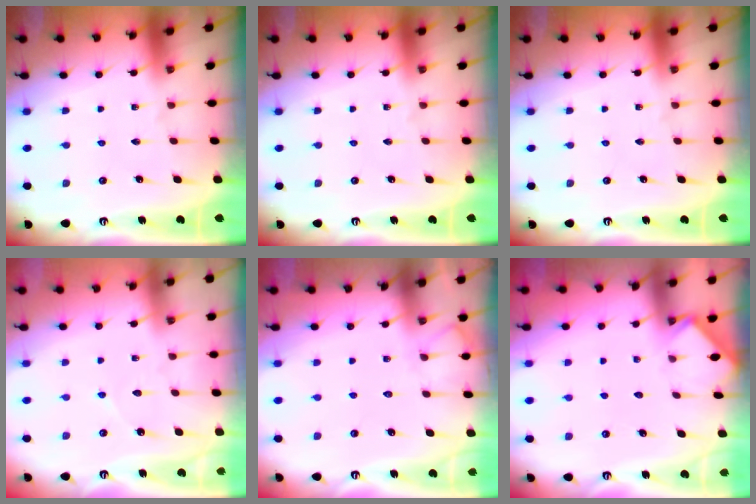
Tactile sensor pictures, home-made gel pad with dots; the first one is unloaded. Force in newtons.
{"total": 0.0}
{"total": 0.0}
{"total": 2.7, "press": 2.7, "slide": 0.4}
{"total": 6.0, "press": 6.0, "slide": 0.7}
{"total": 2.5, "press": 2.5, "slide": 0.4}